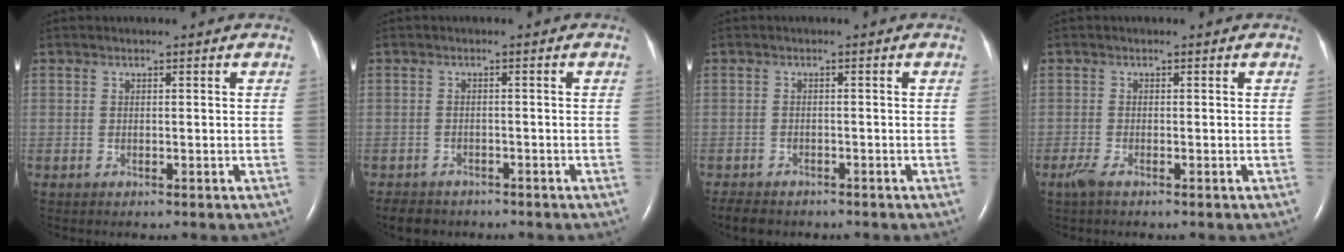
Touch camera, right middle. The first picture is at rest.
{"total": 3.8, "force": [-3.2, 2.0, 0.7], "torque": [-0.015, -0.001, -0.043]}
{"total": 3.9, "force": [-3.3, 1.7, 1.3], "torque": [-0.025, -0.005, -0.043]}
{"total": 1.6, "force": [-1.0, 0.3, 1.1], "torque": [-0.037, -0.006, -0.025]}